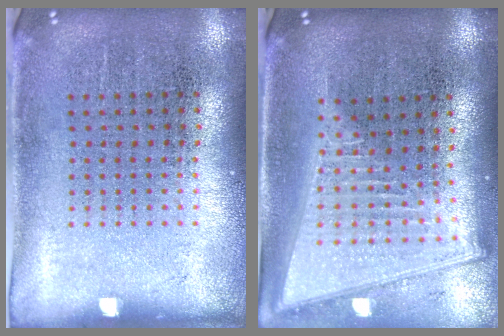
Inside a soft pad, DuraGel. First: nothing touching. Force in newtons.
{"total": 2.2, "press": 1.8, "slide": 1.3}